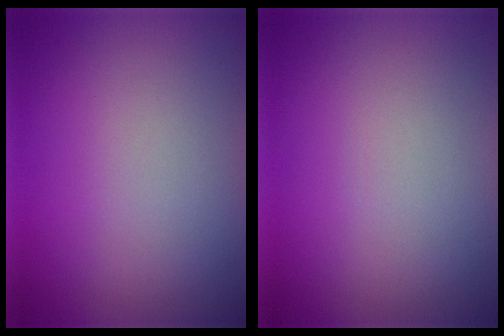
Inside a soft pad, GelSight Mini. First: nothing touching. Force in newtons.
{"total": 0.0}